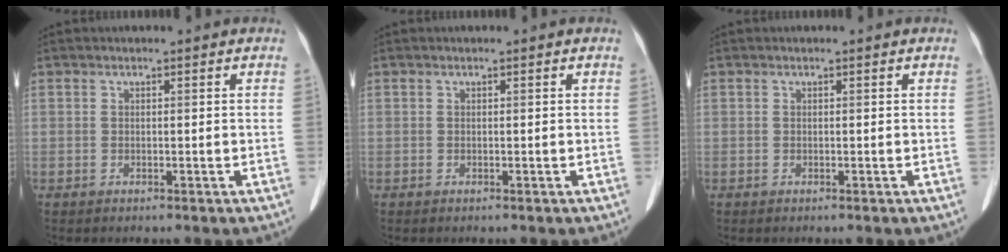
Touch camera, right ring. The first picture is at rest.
{"total": 0.0}
{"total": 0.0}